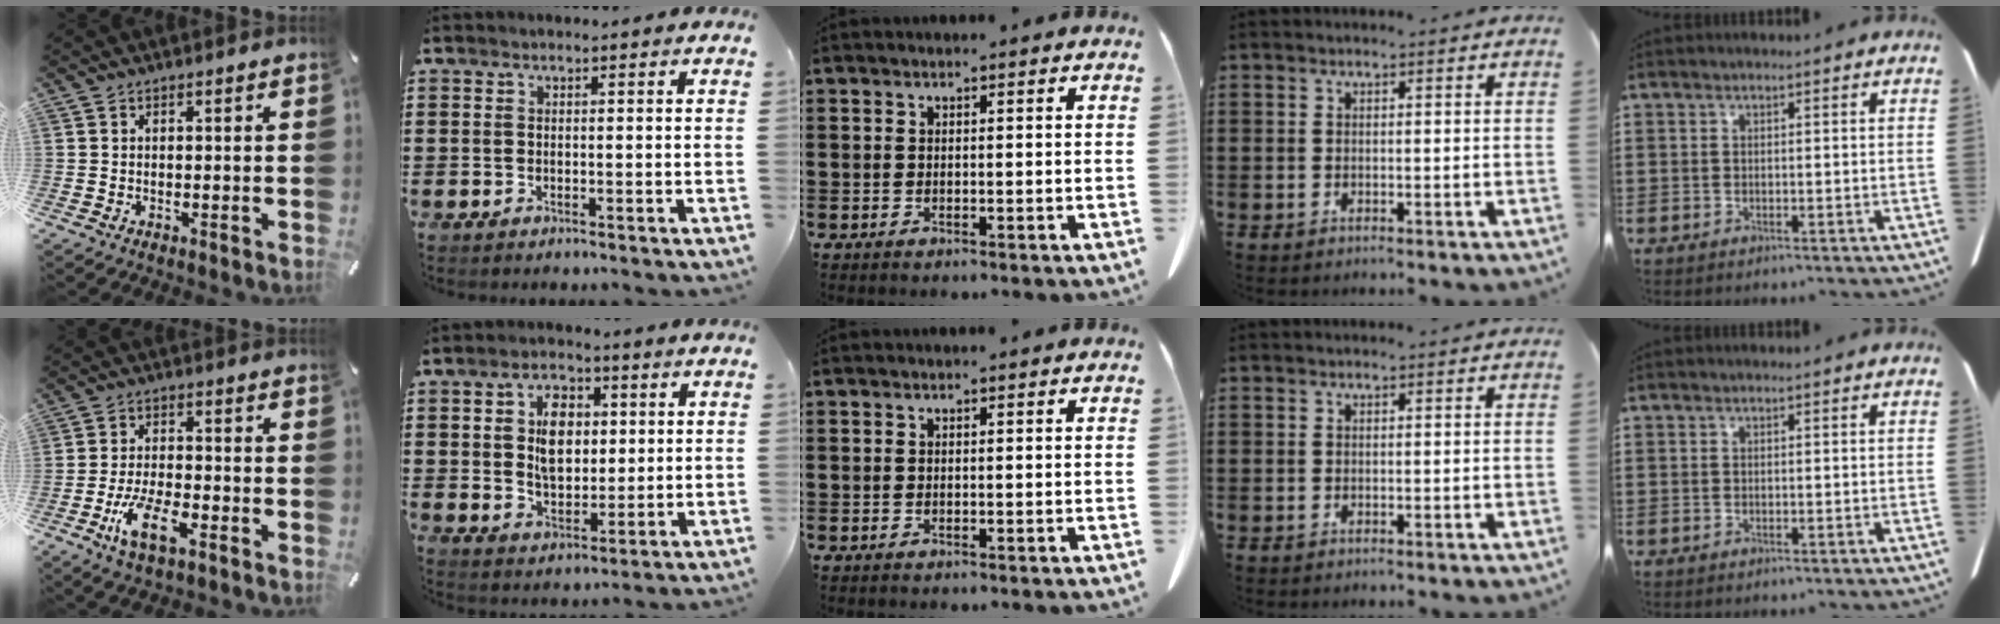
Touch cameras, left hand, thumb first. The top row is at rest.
{"thumb": {"total": 9.5, "force": [-4.8, 4.0, 7.1], "torque": [-0.154, 0.009, -0.089]}, "index": {"total": 7.1, "force": [1.5, 4.5, 5.2], "torque": [-0.098, 0.012, 0.021]}}